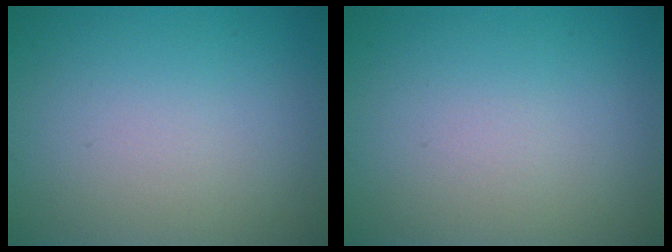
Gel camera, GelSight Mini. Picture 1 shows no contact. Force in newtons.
{"total": 0.0}